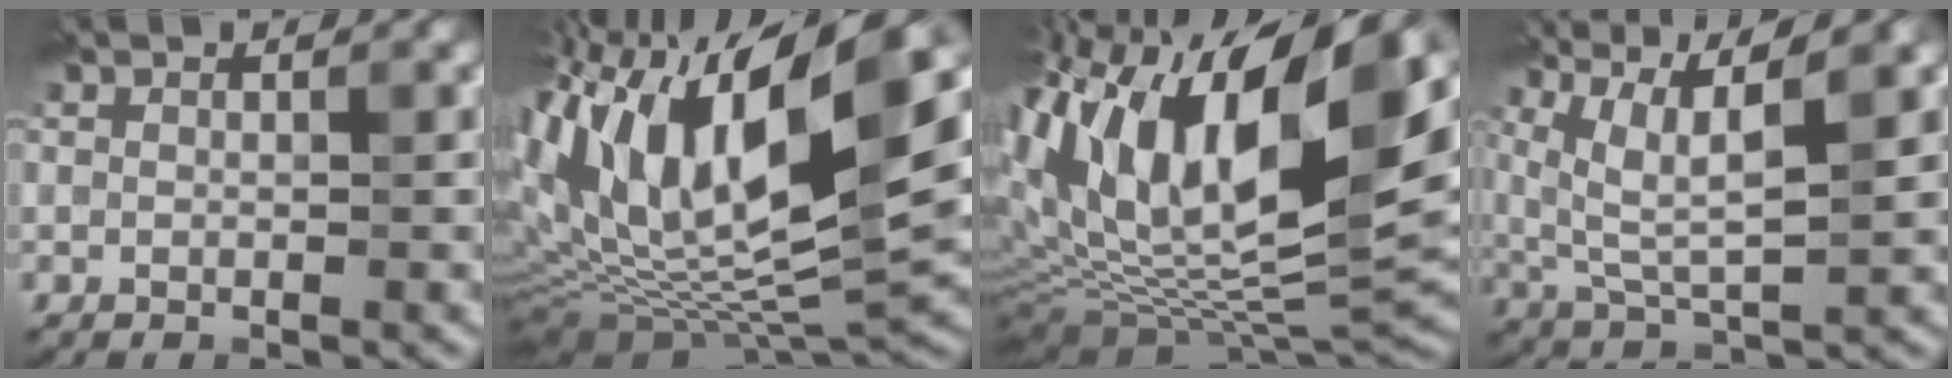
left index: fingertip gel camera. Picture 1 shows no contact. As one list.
[{"total": 17.5, "force": [4.6, 6.6, 15.5], "torque": [-0.299, 0.010, 0.076]}, {"total": 19.2, "force": [4.2, 8.0, 16.9], "torque": [-0.304, 0.008, 0.076]}, {"total": 6.8, "force": [3.4, 1.7, 5.7], "torque": [-0.118, 0.003, 0.069]}]